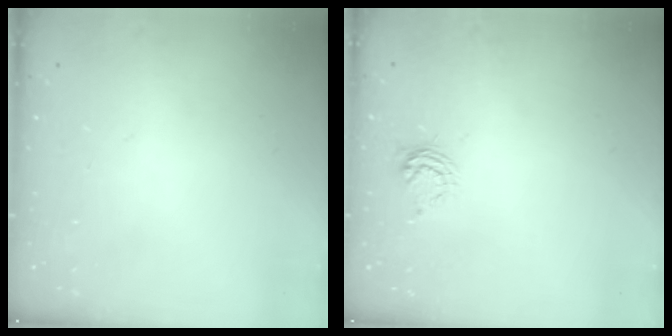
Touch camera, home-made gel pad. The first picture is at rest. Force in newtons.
{"total": 5.6, "press": 5.6, "slide": 0.5}